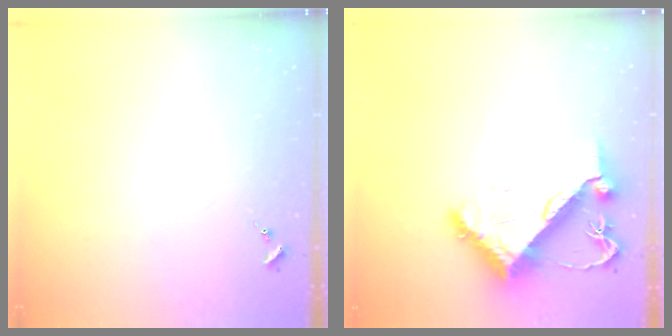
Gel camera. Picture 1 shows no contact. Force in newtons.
{"total": 10.3, "press": 10.2, "slide": 1.5}